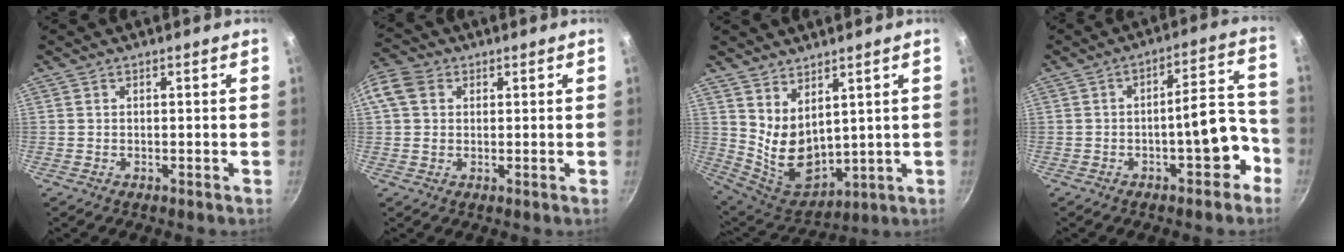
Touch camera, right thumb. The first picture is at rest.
{"total": 8.6, "force": [2.3, 6.8, 4.8], "torque": [-0.103, 0.013, 0.029]}
{"total": 10.3, "force": [4.3, 5.8, 7.3], "torque": [-0.111, -0.057, 0.107]}
{"total": 9.7, "force": [-4.3, 3.9, 7.8], "torque": [-0.066, 0.066, -0.052]}